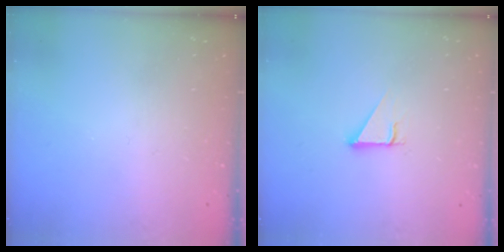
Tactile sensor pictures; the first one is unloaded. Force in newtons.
{"total": 2.7, "press": 2.7, "slide": 0.3}